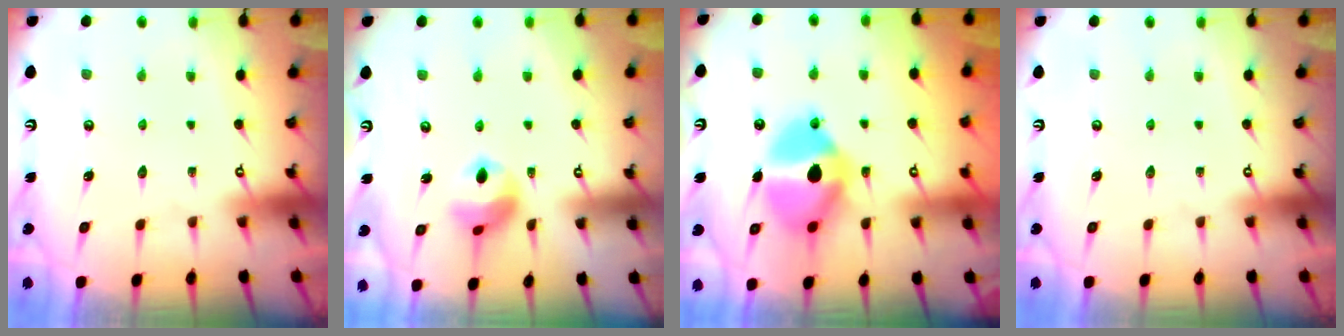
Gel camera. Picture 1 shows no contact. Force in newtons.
{"total": 9.5, "press": 9.4, "slide": 1.3}
{"total": 16.9, "press": 16.9, "slide": 0.3}
{"total": 0.0}